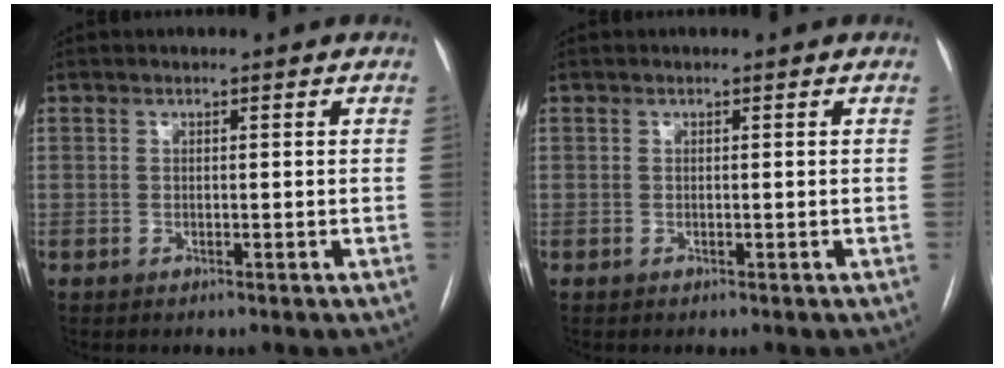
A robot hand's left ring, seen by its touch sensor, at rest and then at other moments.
{"total": 0.0}